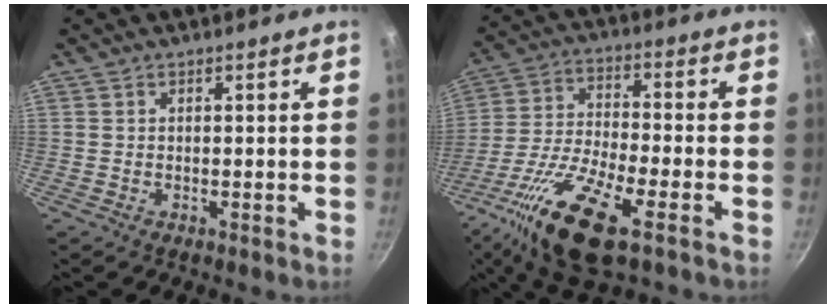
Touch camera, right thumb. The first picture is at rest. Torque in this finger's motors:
{"motor_torque": [0.30, 0.46, 1.65, -1.12, 0.16]}